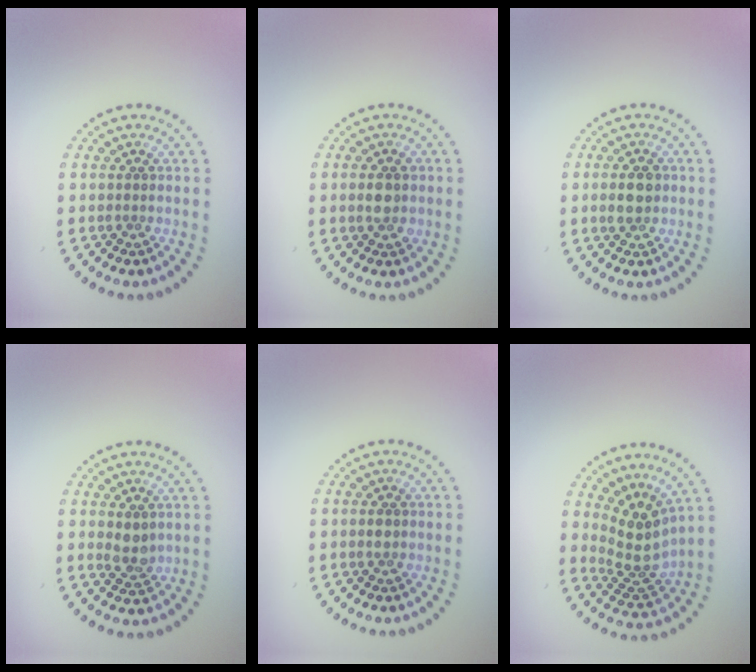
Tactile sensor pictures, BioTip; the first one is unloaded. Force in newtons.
{"total": 2.5, "press": 2.5, "slide": 0.3}
{"total": 2.8, "press": 2.8, "slide": 0.1}
{"total": 2.0, "press": 1.9, "slide": 0.6}
{"total": 1.1, "press": 1.1, "slide": 0.2}
{"total": 3.9, "press": 2.9, "slide": 2.6}